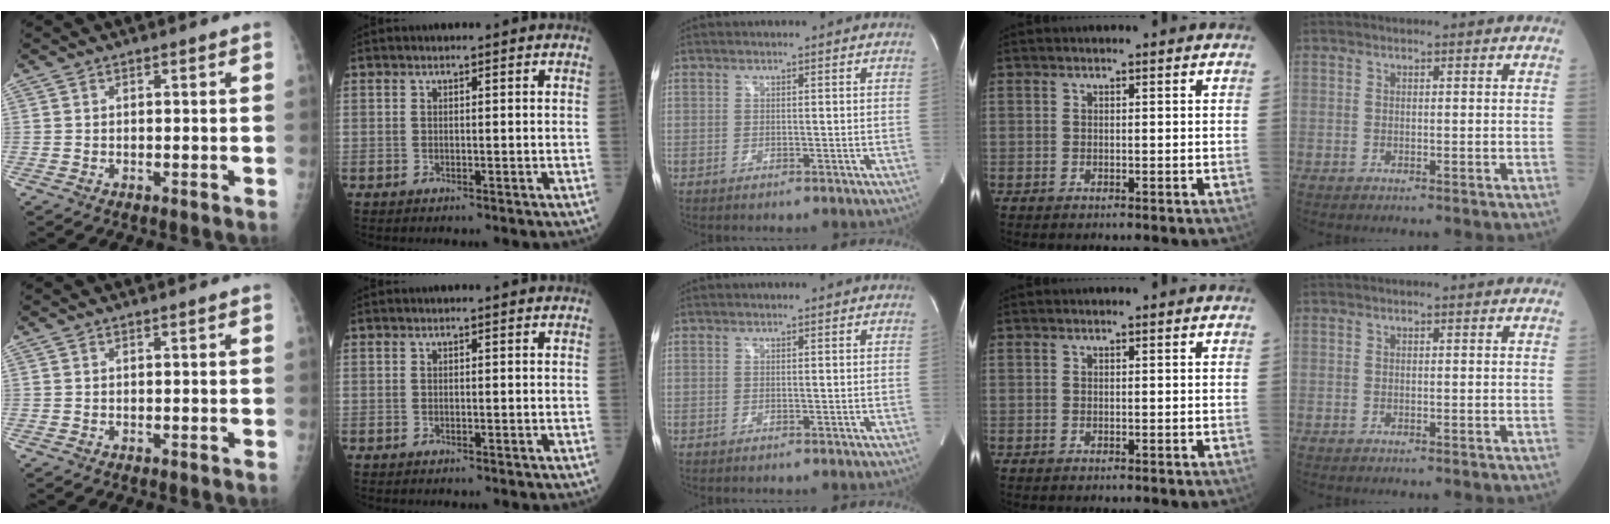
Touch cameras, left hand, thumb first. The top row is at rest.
{}